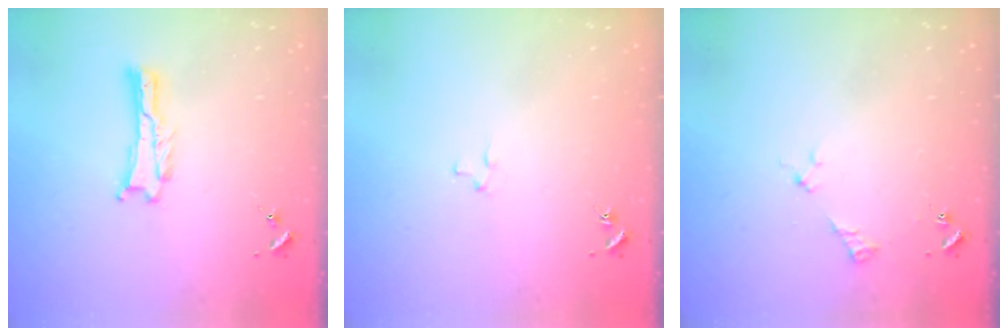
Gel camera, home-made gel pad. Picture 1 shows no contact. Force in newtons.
{"total": 1.9, "press": 1.9, "slide": 0.2}
{"total": 2.5, "press": 2.5, "slide": 0.3}